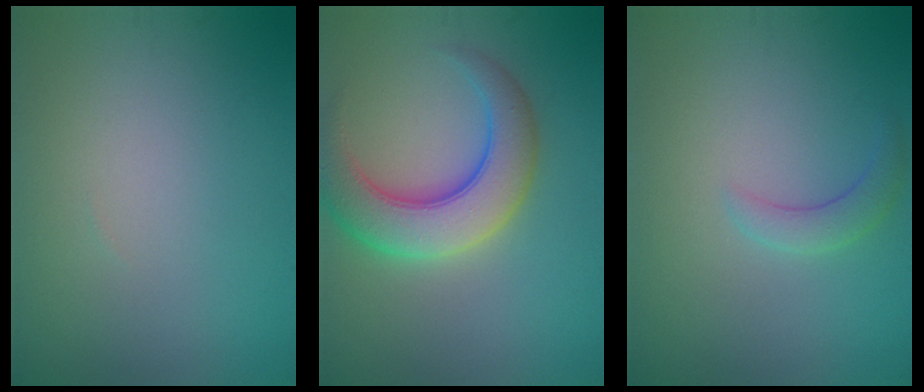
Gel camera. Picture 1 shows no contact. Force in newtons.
{"total": 6.9, "press": 6.9, "slide": 0.3}
{"total": 1.9, "press": 1.9, "slide": 0.1}